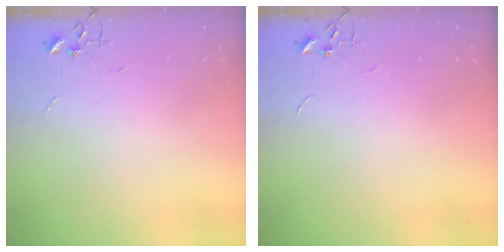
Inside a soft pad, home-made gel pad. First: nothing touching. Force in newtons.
{"total": 0.0}